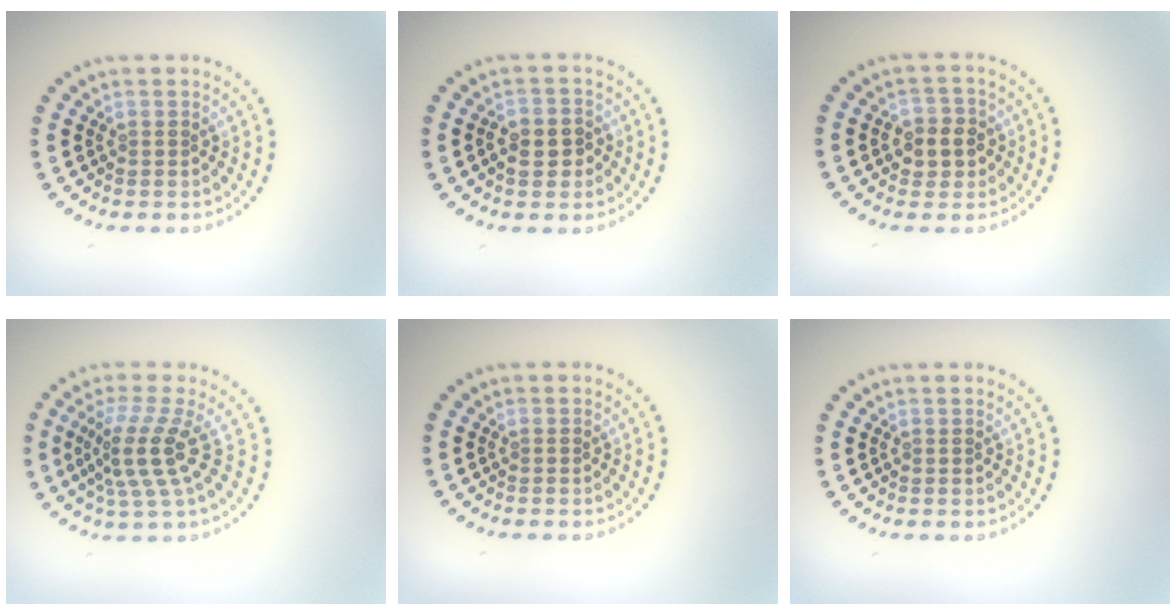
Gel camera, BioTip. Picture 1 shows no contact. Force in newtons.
{"total": 2.8, "press": 2.7, "slide": 0.7}
{"total": 2.9, "press": 2.8, "slide": 0.7}
{"total": 4.1, "press": 2.9, "slide": 2.9}
{"total": 0.0}
{"total": 0.0}